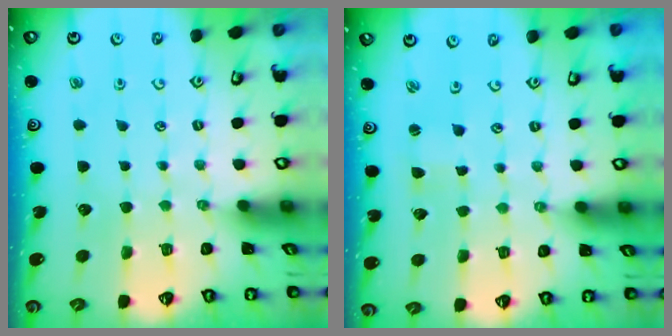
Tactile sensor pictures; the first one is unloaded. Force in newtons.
{"total": 1.3, "press": 1.3, "slide": 0.2}